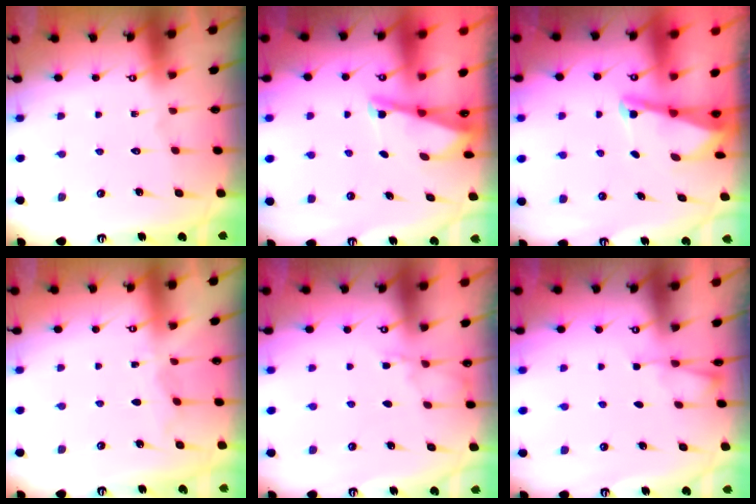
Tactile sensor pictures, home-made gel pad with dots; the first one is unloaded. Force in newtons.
{"total": 2.1, "press": 2.0, "slide": 0.3}
{"total": 2.2, "press": 2.2, "slide": 0.3}
{"total": 3.6, "press": 3.6, "slide": 0.5}
{"total": 3.3, "press": 3.3, "slide": 0.6}
{"total": 2.4, "press": 2.4, "slide": 0.4}